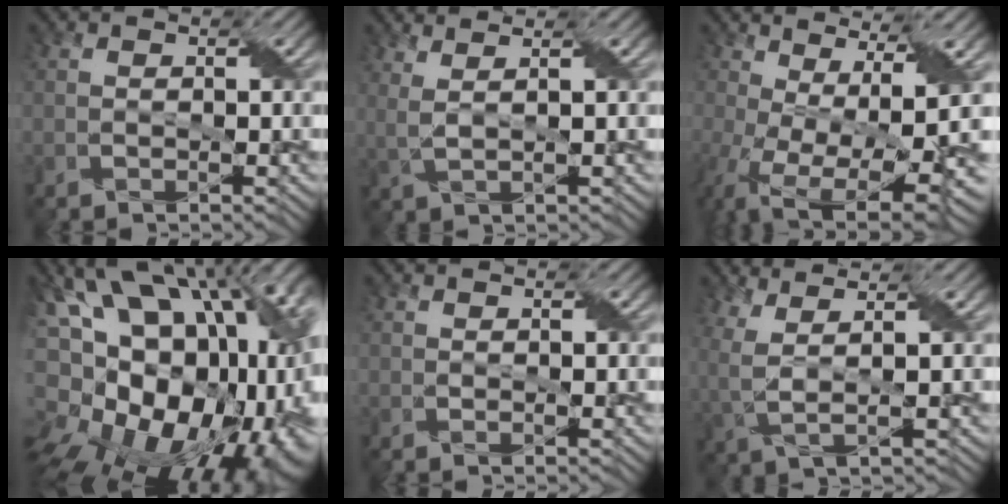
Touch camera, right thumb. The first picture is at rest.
{"total": 3.6, "force": [2.4, 0.9, 2.6], "torque": [-0.046, 0.007, 0.029]}
{"total": 14.3, "force": [-3.4, 6.1, 12.5], "torque": [-0.244, -0.047, -0.021]}
{"total": 22.6, "force": [-3.0, 14.7, 16.8], "torque": [-0.297, 0.006, -0.056]}
{"total": 0.6, "force": [0.2, 0.2, 0.5], "torque": [-0.010, 0.001, 0.003]}
{"total": 4.7, "force": [2.1, 1.1, 4.0], "torque": [-0.100, 0.009, 0.043]}